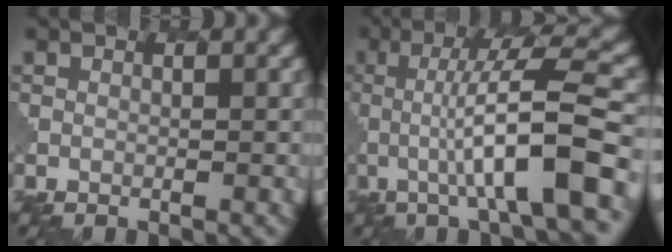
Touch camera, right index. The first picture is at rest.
{"total": 9.2, "force": [-1.1, 1.6, 9.0], "torque": [-0.135, 0.011, -0.021]}